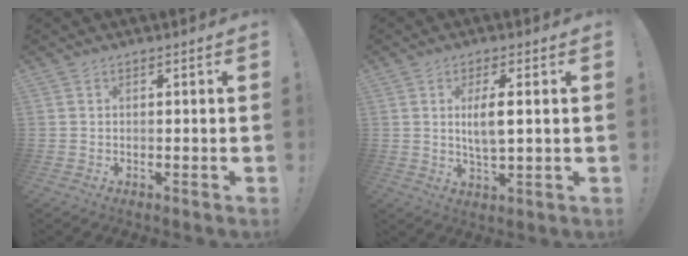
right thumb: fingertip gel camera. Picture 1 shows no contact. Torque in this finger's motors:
{"motor_torque": [-0.03, 0.38, 0.38, 0.36, 0.24]}